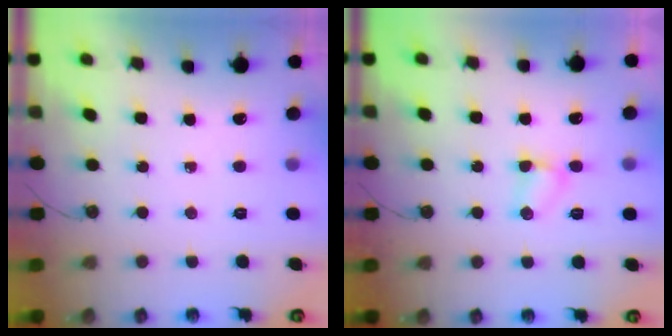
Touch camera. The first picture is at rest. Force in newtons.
{"total": 3.2, "press": 3.2, "slide": 0.4}